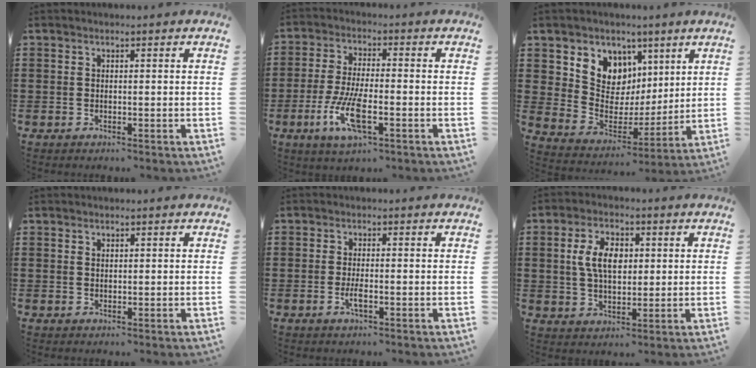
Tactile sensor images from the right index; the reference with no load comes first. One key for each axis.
{"total": 8.2, "fx": -3.3, "fy": 2.3, "fz": 7.1, "tx": -0.161, "ty": -0.017, "tz": -0.063}
{"total": 7.6, "fx": 4.2, "fy": 6.2, "fz": 1.3, "tx": -0.059, "ty": -0.041, "tz": 0.077}
{"total": 0.8, "fx": 0.8, "fy": 0.1, "fz": 0.1, "tx": -0.003, "ty": 0.002, "tz": 0.015}
{"total": 2.2, "fx": -0.8, "fy": 0.4, "fz": 2.1, "tx": -0.045, "ty": -0.004, "tz": -0.016}
{"total": 6.5, "fx": 1.4, "fy": 3.6, "fz": 5.3, "tx": -0.118, "ty": 0.012, "tz": 0.020}